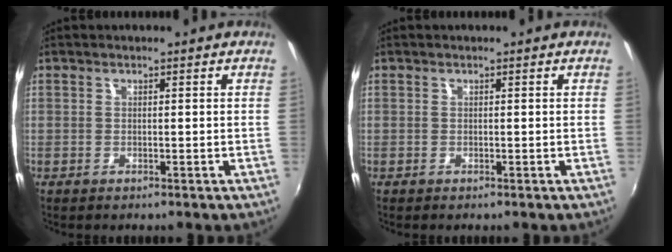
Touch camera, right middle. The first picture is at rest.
{"total": 0.0}